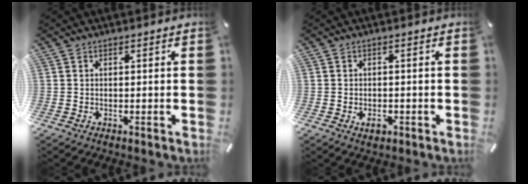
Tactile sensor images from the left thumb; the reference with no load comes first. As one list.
[{"total": 2.4, "force": [-1.0, 1.6, 1.6], "torque": [-0.036, 0.001, -0.019]}]